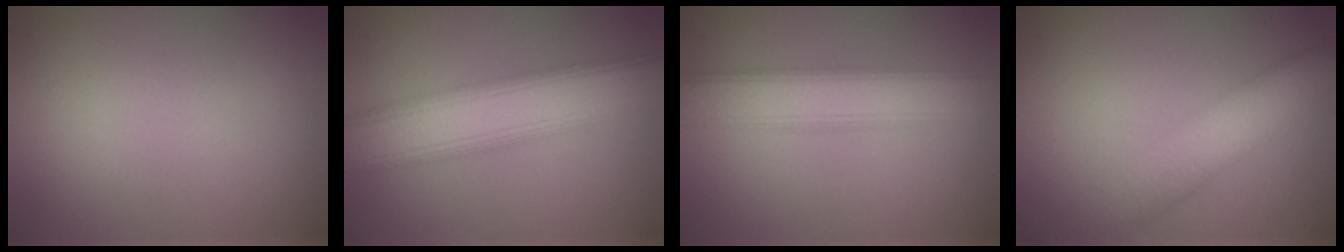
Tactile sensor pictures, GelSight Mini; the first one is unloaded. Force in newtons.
{"total": 8.6, "press": 8.6, "slide": 0.1}
{"total": 6.3, "press": 6.2, "slide": 0.3}
{"total": 6.9, "press": 6.9, "slide": 0.3}